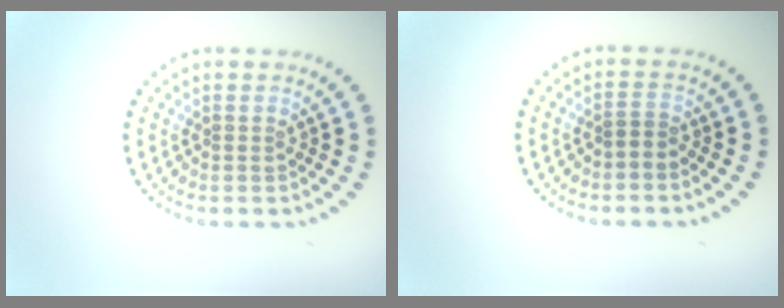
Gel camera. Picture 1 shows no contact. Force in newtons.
{"total": 0.9, "press": 0.6, "slide": 0.6}